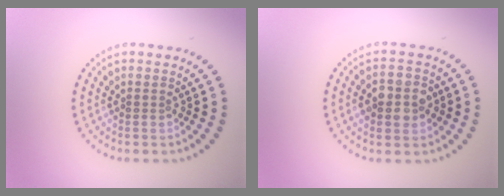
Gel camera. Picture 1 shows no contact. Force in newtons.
{"total": 3.5, "press": 3.5, "slide": 0.1}